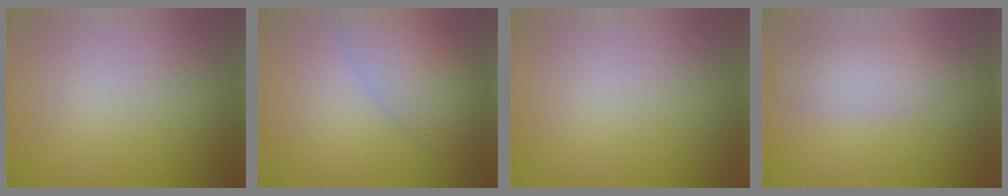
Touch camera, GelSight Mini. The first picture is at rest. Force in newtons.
{"total": 5.3, "press": 5.3, "slide": 0.3}
{"total": 0.0}
{"total": 2.7, "press": 2.7, "slide": 0.2}